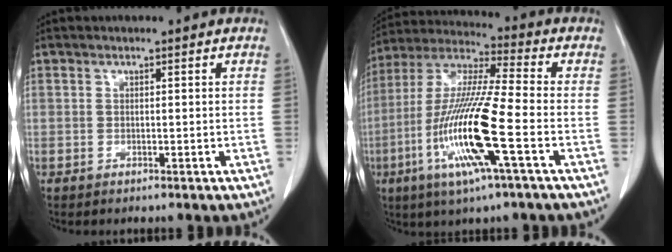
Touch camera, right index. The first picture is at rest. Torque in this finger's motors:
{"motor_torque": [2.14, 0.00, 1.05, 0.21]}